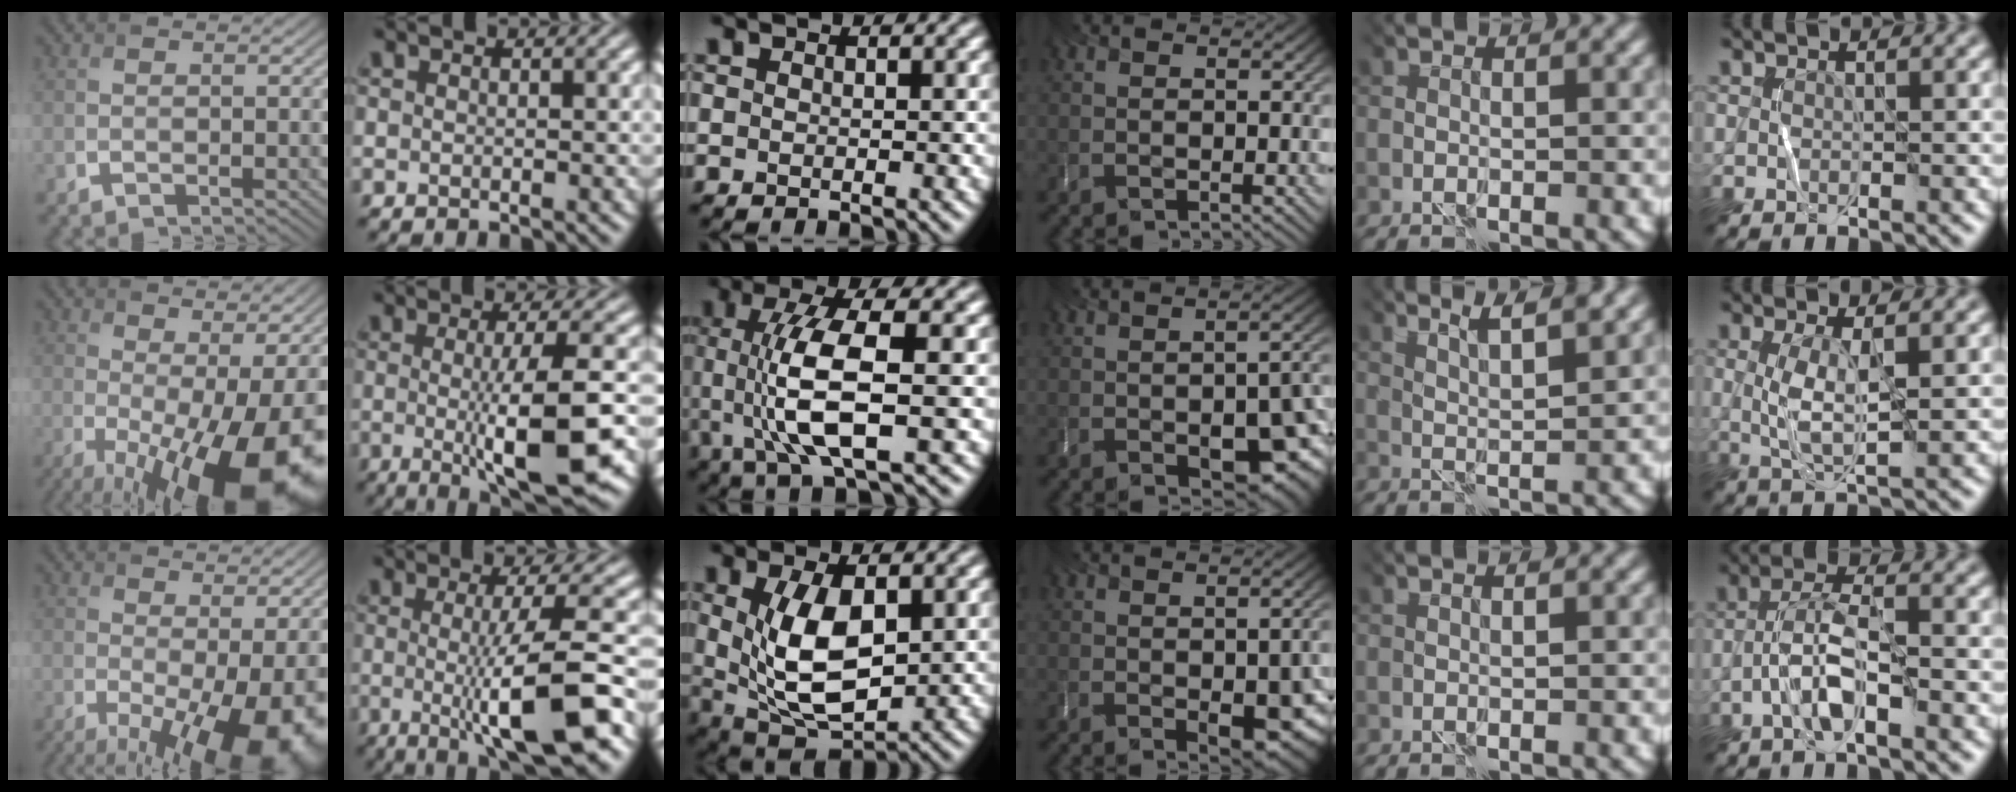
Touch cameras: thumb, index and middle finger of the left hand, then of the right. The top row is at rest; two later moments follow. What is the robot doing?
{"motion": "wrap", "object": "string"}